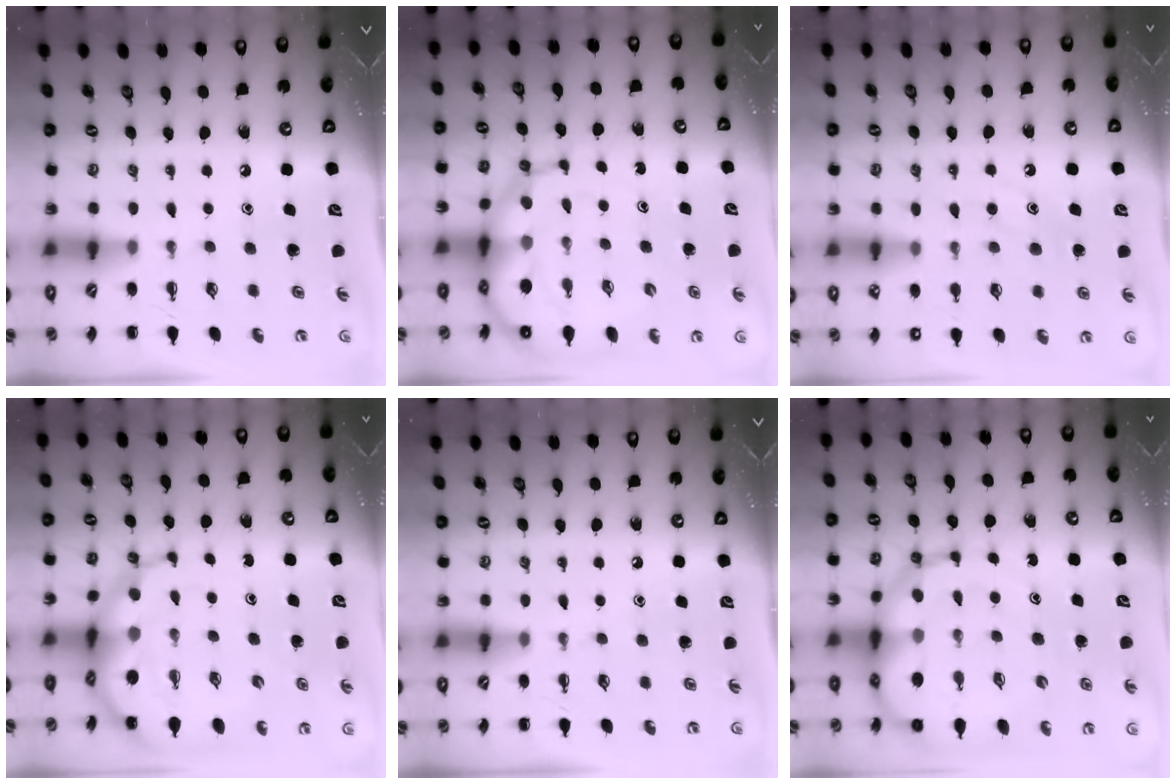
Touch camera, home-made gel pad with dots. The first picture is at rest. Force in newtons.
{"total": 12.6, "press": 12.0, "slide": 3.6}
{"total": 10.4, "press": 10.3, "slide": 1.4}
{"total": 10.0, "press": 9.5, "slide": 3.0}
{"total": 0.0}
{"total": 18.0, "press": 17.5, "slide": 4.3}